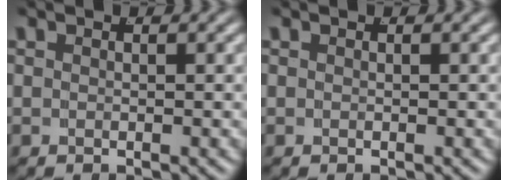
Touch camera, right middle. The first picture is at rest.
{"total": 0.0}